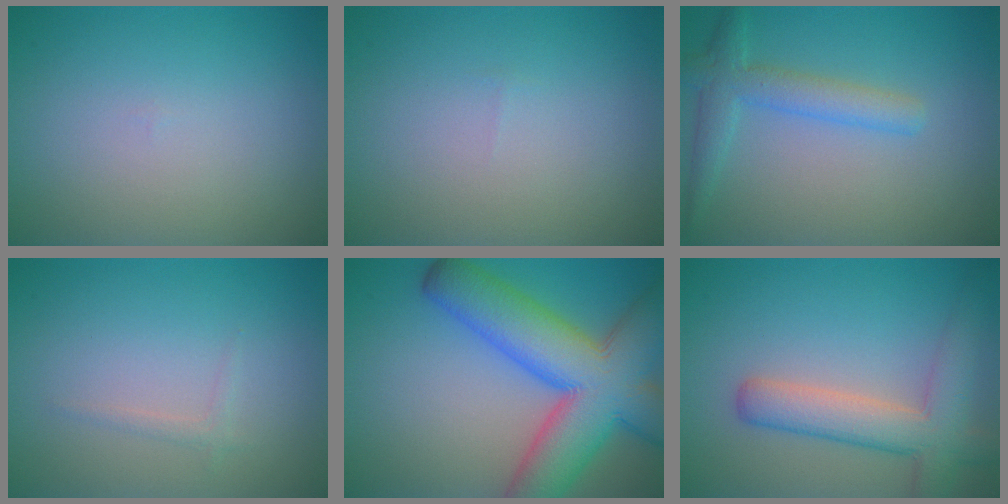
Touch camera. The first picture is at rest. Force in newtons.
{"total": 0.0}
{"total": 3.4, "press": 3.4, "slide": 0.2}
{"total": 0.8, "press": 0.8, "slide": 0.1}
{"total": 12.5, "press": 12.4, "slide": 0.5}
{"total": 5.4, "press": 5.4, "slide": 0.3}